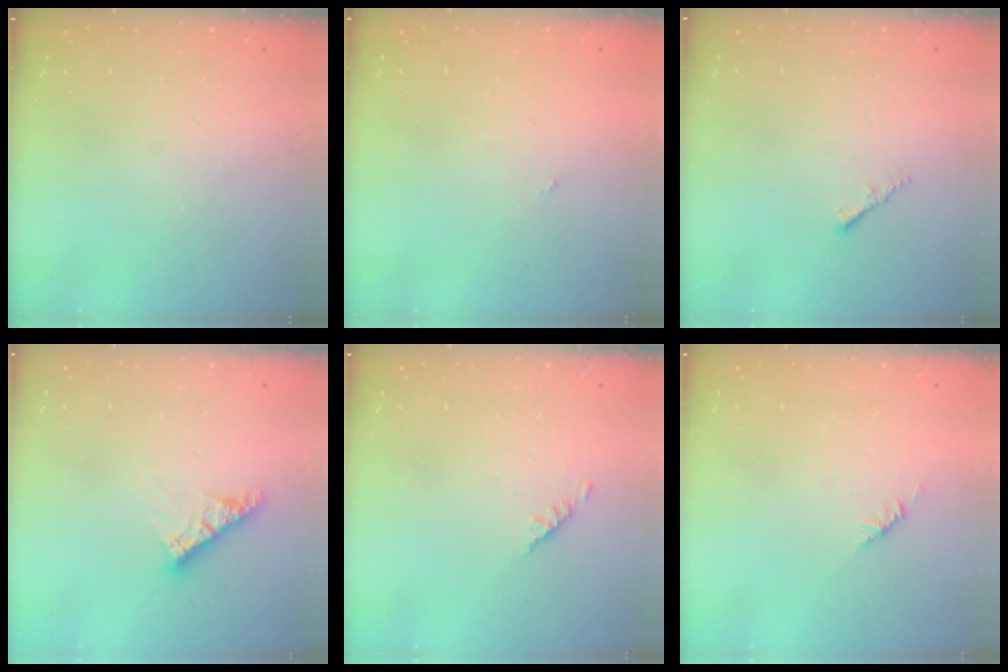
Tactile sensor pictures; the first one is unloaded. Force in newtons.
{"total": 0.0}
{"total": 1.0, "press": 1.0, "slide": 0.4}
{"total": 7.8, "press": 7.7, "slide": 0.8}
{"total": 1.9, "press": 1.8, "slide": 0.5}
{"total": 1.9, "press": 1.8, "slide": 0.6}